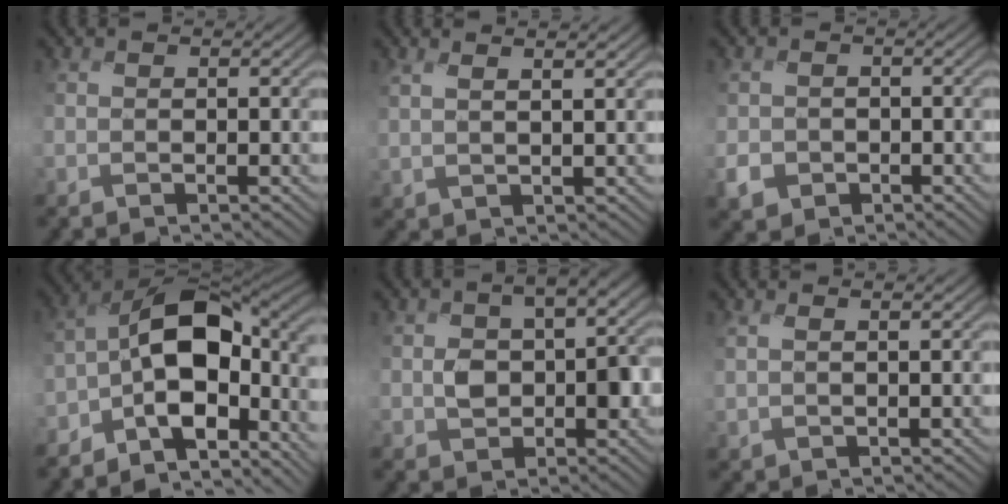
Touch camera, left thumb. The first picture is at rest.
{"total": 2.7, "force": [1.8, -0.1, 2.0], "torque": [-0.039, 0.008, 0.029]}
{"total": 3.4, "force": [-1.6, 2.9, 0.8], "torque": [-0.026, -0.012, -0.042]}
{"total": 12.3, "force": [-4.8, 6.7, 9.1], "torque": [-0.140, 0.001, -0.105]}
{"total": 6.8, "force": [-0.4, 4.3, 5.3], "torque": [-0.086, 0.002, -0.008]}
{"total": 1.6, "force": [1.0, -0.2, 1.2], "torque": [-0.030, 0.006, 0.024]}